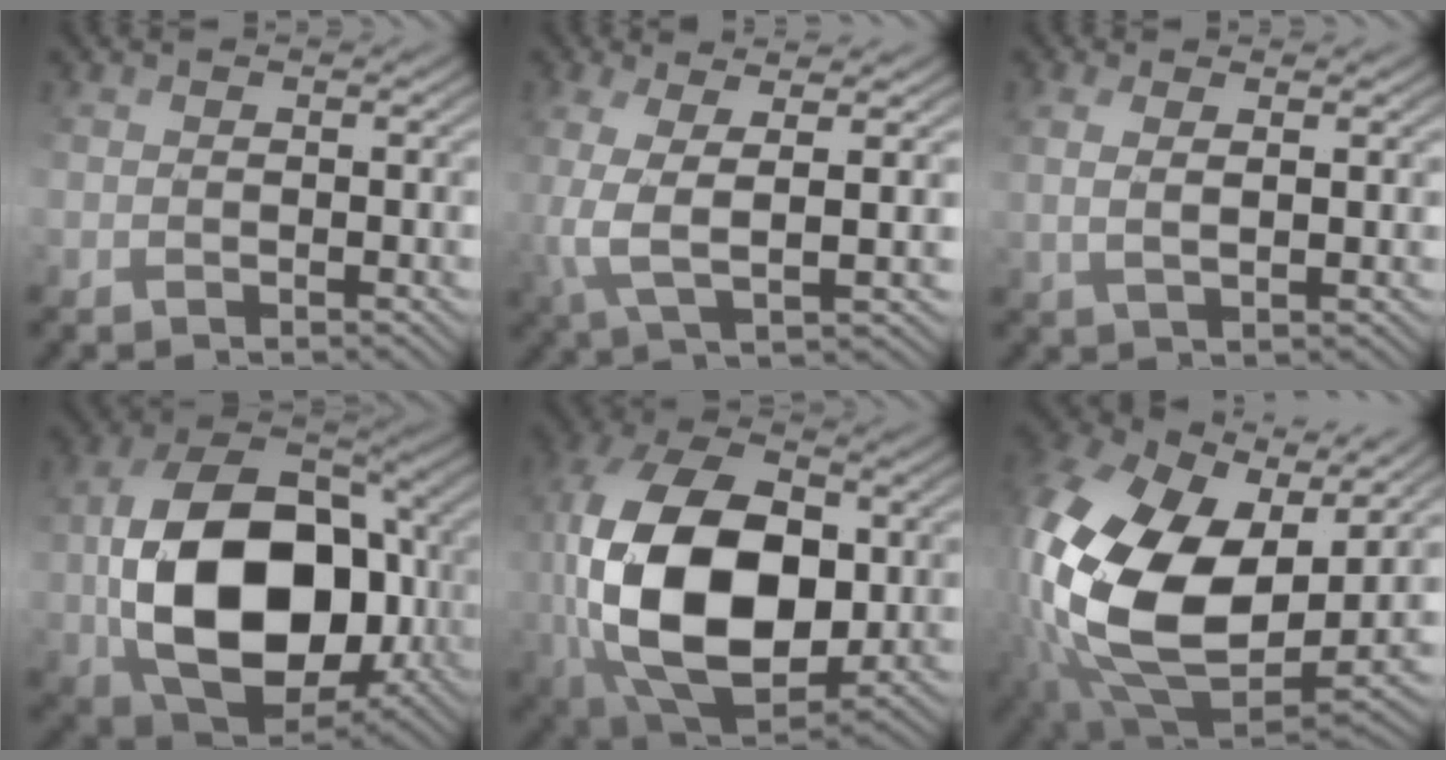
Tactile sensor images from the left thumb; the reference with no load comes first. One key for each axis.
{"total": 5.5, "fx": 1.6, "fy": 0.8, "fz": 5.2, "tx": -0.118, "ty": 0.010, "tz": 0.030}
{"total": 2.3, "fx": 1.8, "fy": -0.5, "fz": 1.4, "tx": -0.030, "ty": 0.011, "tz": 0.036}
{"total": 15.5, "fx": -0.6, "fy": 10.8, "fz": 11.2, "tx": -0.200, "ty": -0.011, "tz": 0.006}
{"total": 18.0, "fx": 0.9, "fy": 11.0, "fz": 14.2, "tx": -0.309, "ty": -0.006, "tz": 0.032}
{"total": 20.5, "fx": 4.2, "fy": 13.7, "fz": 14.6, "tx": -0.366, "ty": -0.033, "tz": 0.114}